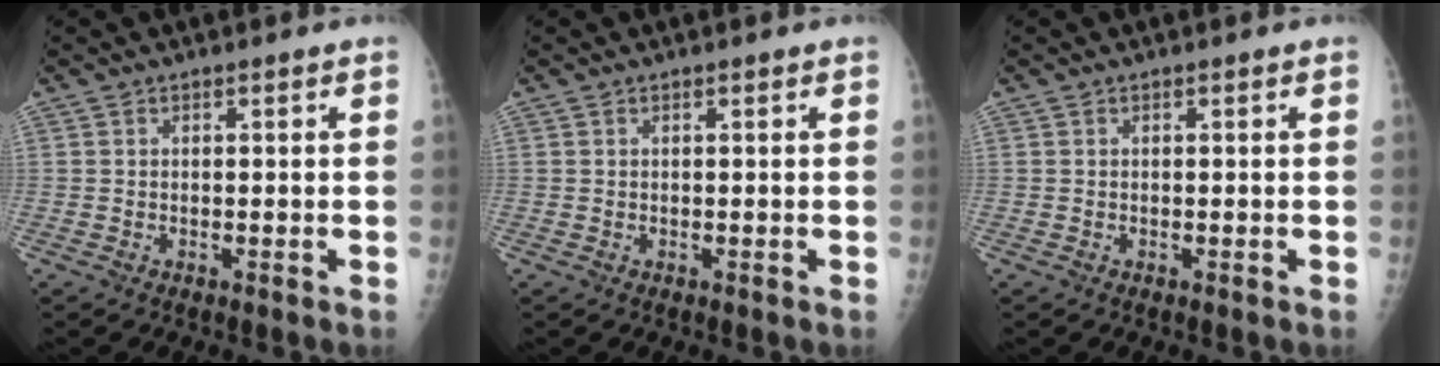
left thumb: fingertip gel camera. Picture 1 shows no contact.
{"total": 0.0}
{"total": 0.0}